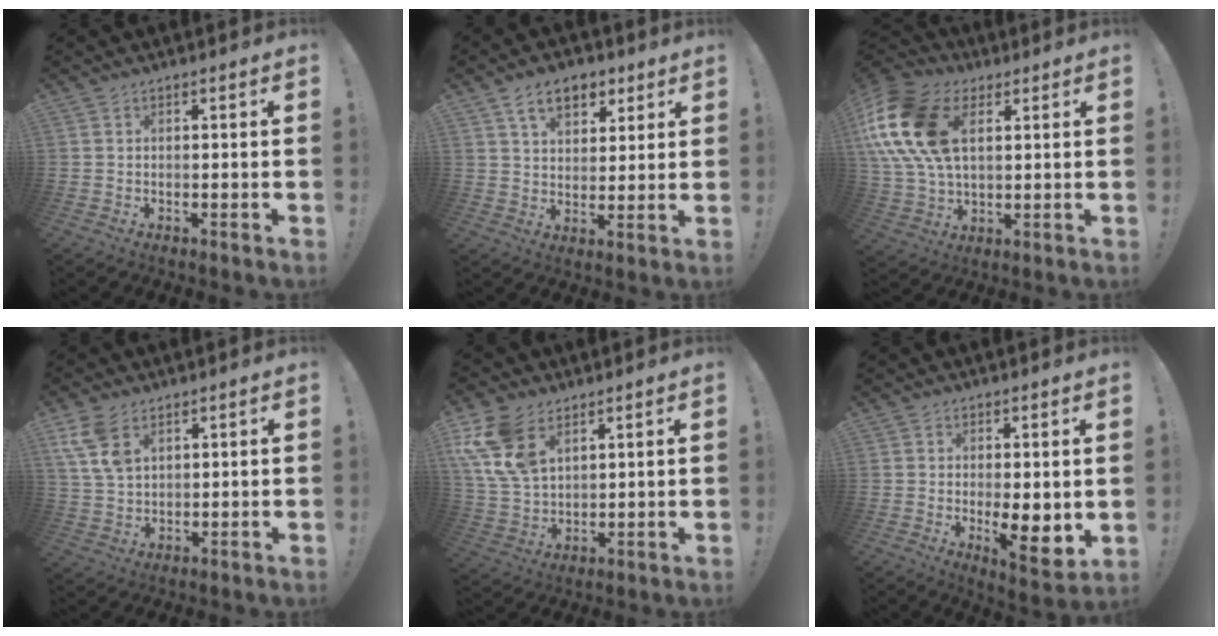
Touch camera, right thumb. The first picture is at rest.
{"total": 10.4, "force": [5.8, 6.6, 5.6], "torque": [-0.084, -0.015, 0.109]}
{"total": 22.0, "force": [6.4, 14.7, 15.1], "torque": [-0.304, -0.008, 0.120]}
{"total": 8.8, "force": [4.6, 5.2, 5.4], "torque": [-0.107, -0.008, 0.091]}
{"total": 14.1, "force": [7.4, 8.7, 8.3], "torque": [-0.181, -0.027, 0.146]}
{"total": 8.0, "force": [-0.6, 3.0, 7.4], "torque": [-0.080, -0.012, -0.005]}